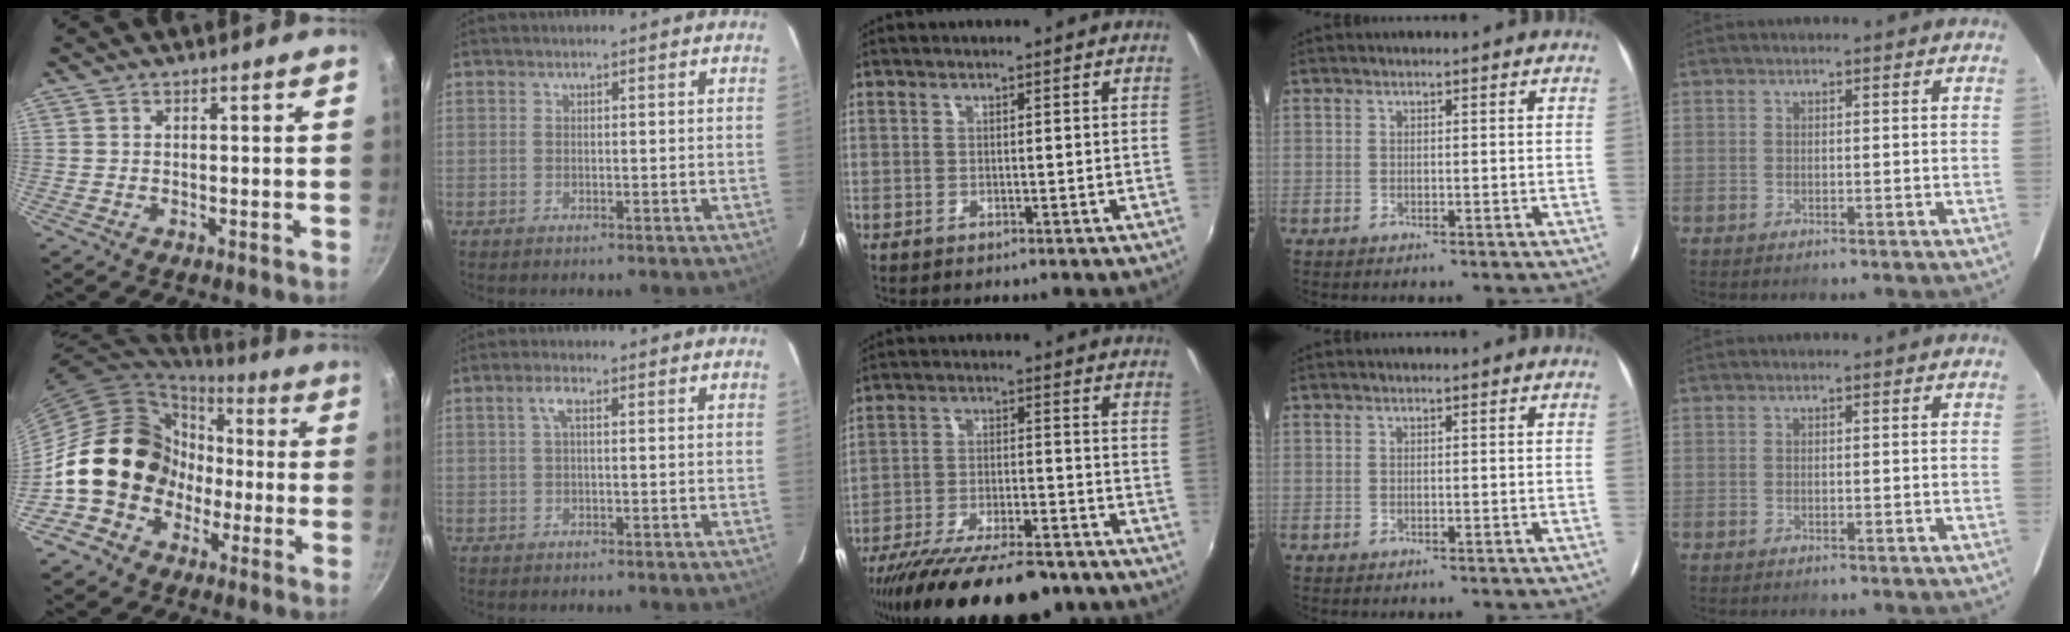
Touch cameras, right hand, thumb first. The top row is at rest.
{"thumb": {"total": 18.2, "force": [-2.2, 15.1, 9.8], "torque": [-0.124, 0.062, -0.035]}, "index": {"total": 2.3, "force": [0.6, 0.6, 2.2], "torque": [-0.046, 0.008, 0.010]}, "middle": {"total": 21.3, "force": [-17.0, 5.8, 11.5], "torque": [-0.216, -0.042, -0.253]}}